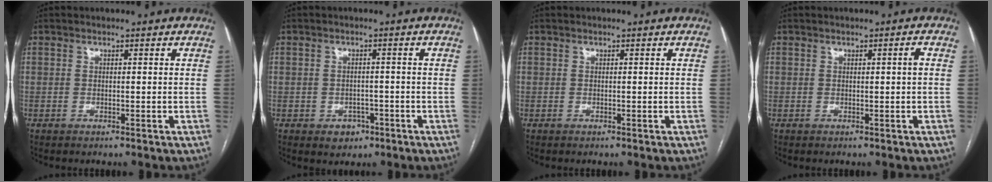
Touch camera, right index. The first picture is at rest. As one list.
[{"total": 3.3, "force": [-1.5, 2.6, 1.2], "torque": [-0.007, 0.009, -0.014]}, {"total": 0.0}, {"total": 1.0, "force": [0.1, -0.1, 1.0], "torque": [-0.016, 0.001, 0.002]}]